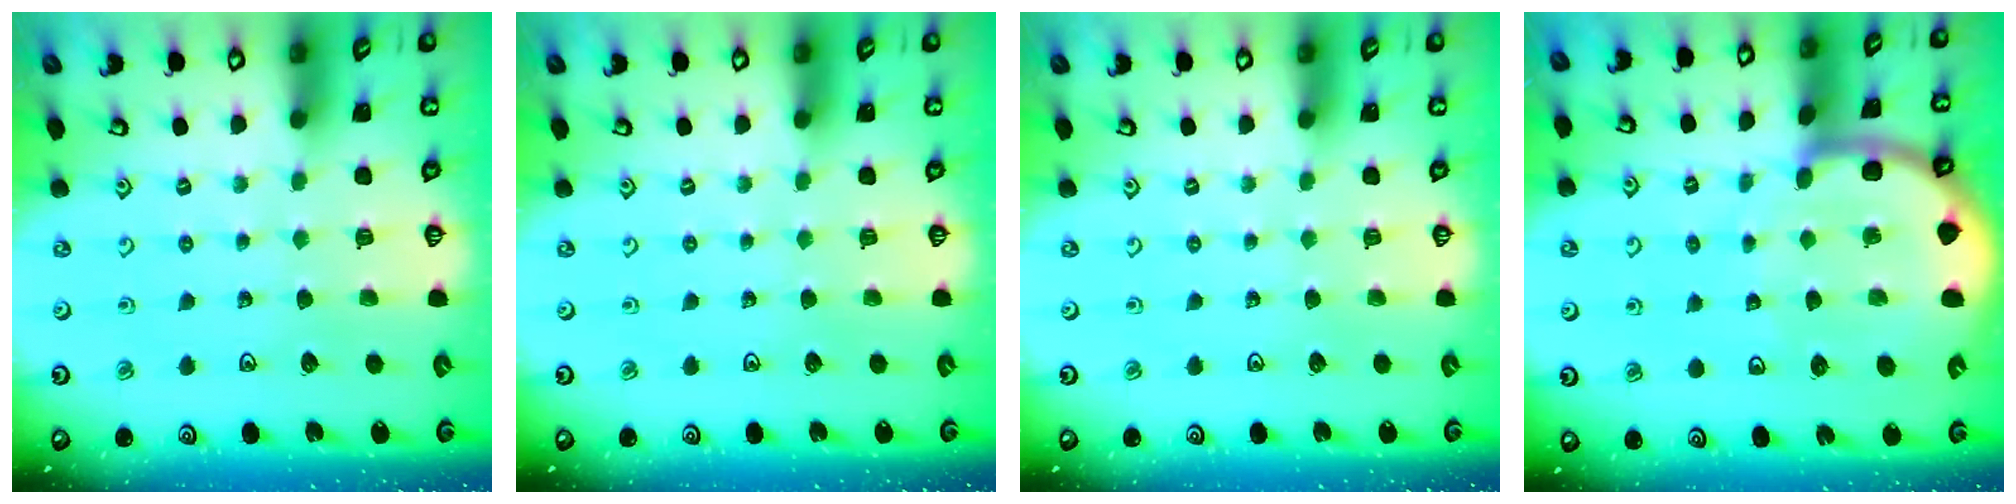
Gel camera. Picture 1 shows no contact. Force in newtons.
{"total": 0.0}
{"total": 0.0}
{"total": 8.8, "press": 8.7, "slide": 1.3}